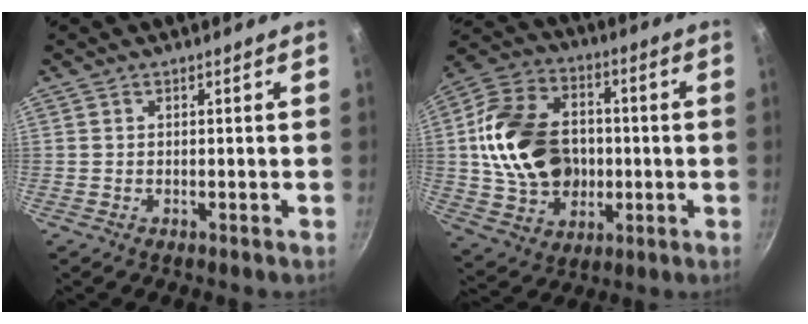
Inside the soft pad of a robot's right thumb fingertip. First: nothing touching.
{"total": 21.0, "force": [0.3, 16.0, 13.6], "torque": [-0.216, 0.024, 0.011]}